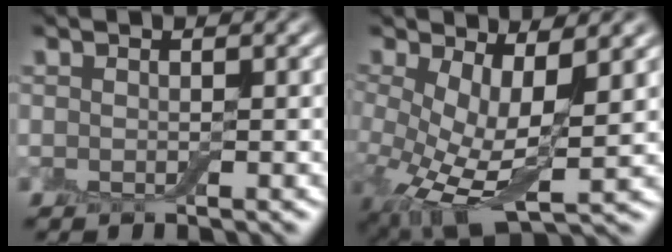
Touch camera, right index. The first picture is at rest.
{"total": 7.7, "force": [0.2, 3.3, 6.9], "torque": [-0.138, -0.015, 0.009]}